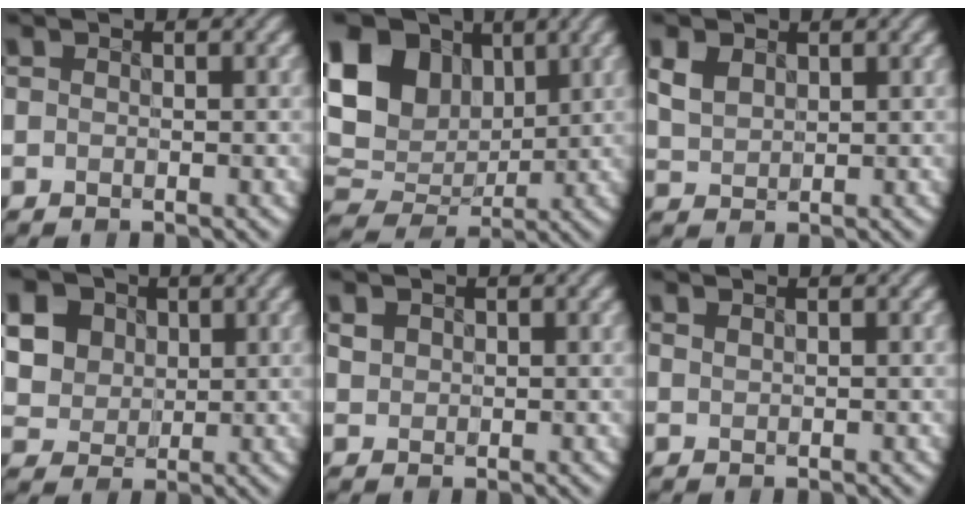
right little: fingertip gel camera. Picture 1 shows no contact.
{"total": 12.5, "force": [4.1, 9.3, 7.3], "torque": [-0.158, 0.028, 0.065]}
{"total": 1.5, "force": [0.6, 1.1, 0.8], "torque": [-0.030, -0.003, 0.022]}
{"total": 10.0, "force": [3.6, 8.1, 4.6], "torque": [-0.122, 0.021, 0.066]}
{"total": 0.5, "force": [0.2, 0.5, -0.1], "torque": [-0.007, -0.001, 0.014]}
{"total": 1.0, "force": [0.7, 0.4, 0.5], "torque": [-0.002, 0.008, -0.002]}